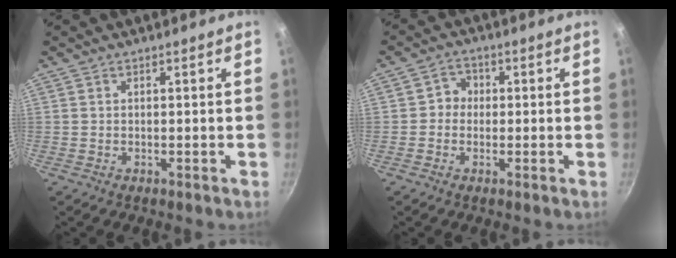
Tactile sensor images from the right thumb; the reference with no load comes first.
{"total": 3.3, "force": [-0.2, 3.1, 1.1], "torque": [0.010, 0.008, -0.012]}